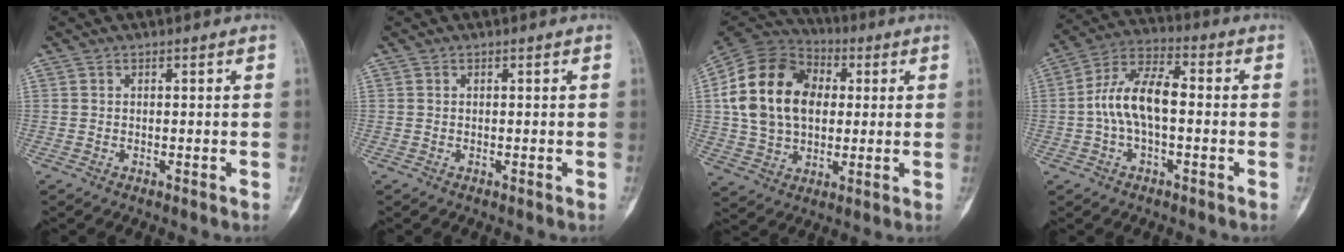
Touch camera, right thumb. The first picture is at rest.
{"total": 0.0}
{"total": 19.9, "force": [2.8, 14.2, 13.7], "torque": [-0.234, 0.021, 0.048]}
{"total": 11.2, "force": [-0.7, 5.5, 9.7], "torque": [-0.189, 0.038, -0.018]}